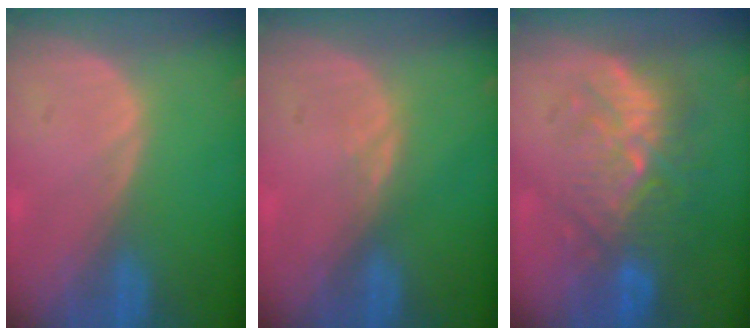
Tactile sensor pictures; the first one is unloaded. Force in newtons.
{"total": 0.9, "press": 0.9, "slide": 0.4}
{"total": 9.3, "press": 8.9, "slide": 2.7}